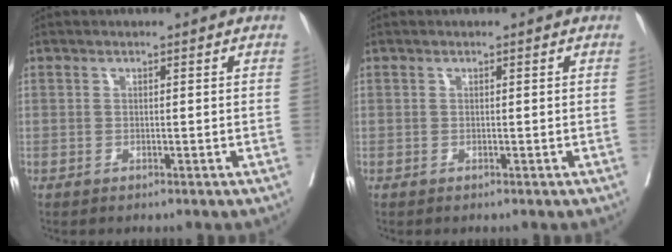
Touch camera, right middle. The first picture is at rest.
{"total": 0.0}